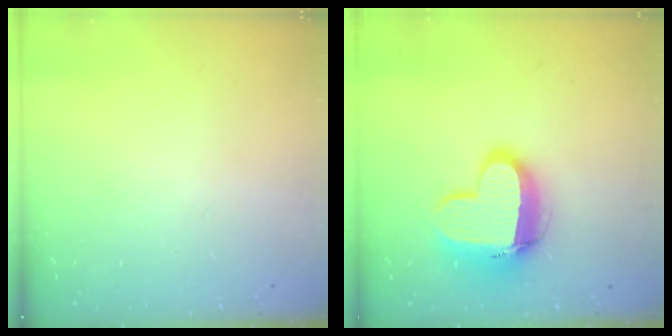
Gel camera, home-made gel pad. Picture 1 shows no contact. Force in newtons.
{"total": 13.5, "press": 13.5, "slide": 1.4}